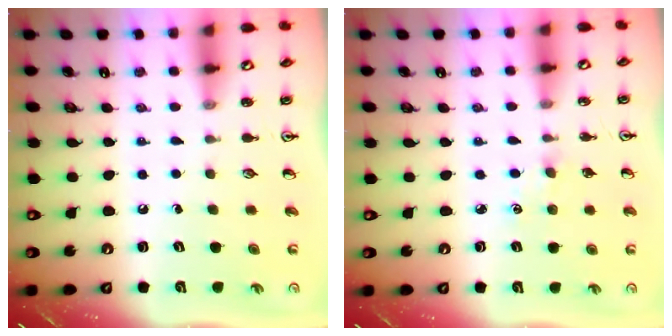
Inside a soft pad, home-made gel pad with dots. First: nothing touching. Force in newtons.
{"total": 1.9, "press": 1.9, "slide": 0.3}